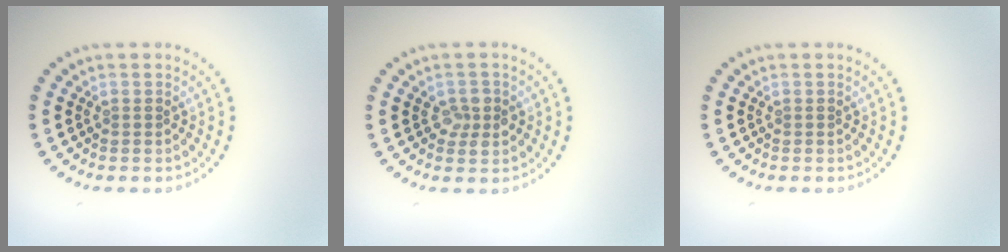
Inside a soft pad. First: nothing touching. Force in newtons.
{"total": 2.0, "press": 1.9, "slide": 0.3}
{"total": 0.0}